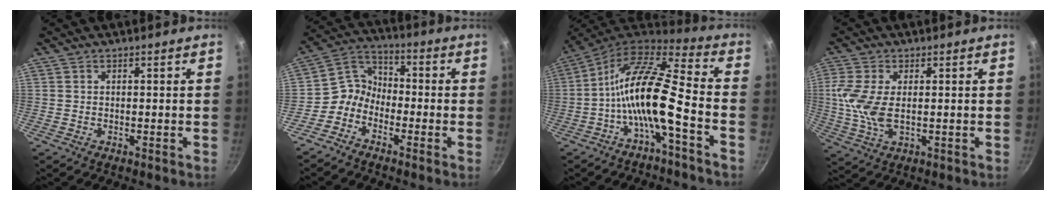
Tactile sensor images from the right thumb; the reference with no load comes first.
{"total": 6.6, "force": [-3.3, 5.2, 2.5], "torque": [-0.026, 0.047, -0.091]}
{"total": 14.3, "force": [-4.6, 3.5, 13.0], "torque": [-0.244, 0.050, -0.098]}
{"total": 8.2, "force": [0.4, 4.1, 7.1], "torque": [-0.156, -0.004, 0.008]}